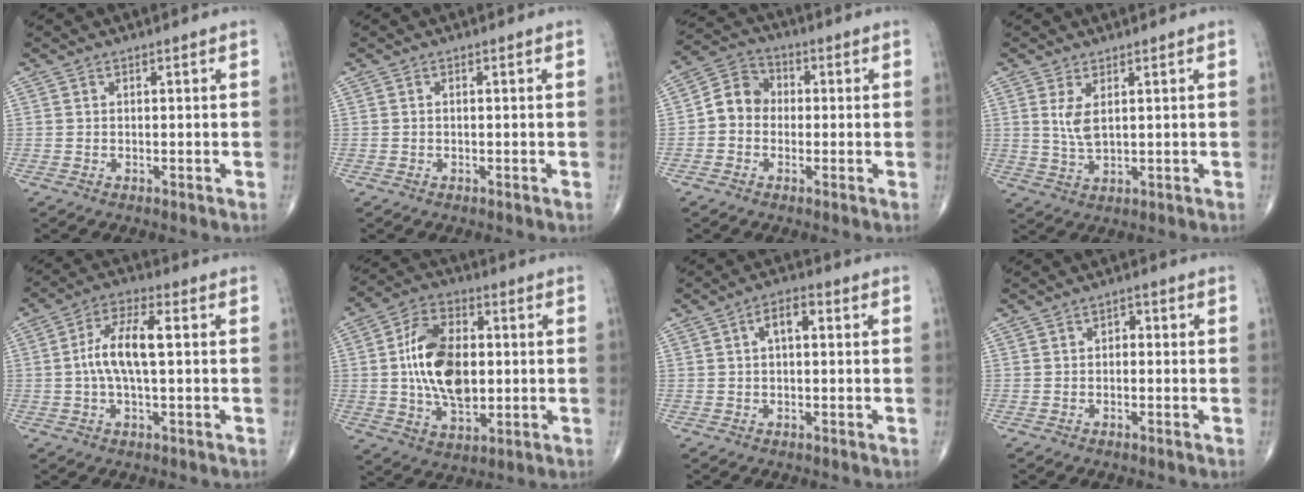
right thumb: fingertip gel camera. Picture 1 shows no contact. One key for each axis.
{"total": 0.0}
{"total": 6.7, "fx": -0.7, "fy": 5.8, "fz": 3.3, "tx": -0.038, "ty": 0.027, "tz": -0.028}
{"total": 4.1, "fx": 1.3, "fy": 1.6, "fz": 3.6, "tx": -0.073, "ty": -0.012, "tz": 0.036}
{"total": 9.3, "fx": 0.5, "fy": 3.4, "fz": 8.7, "tx": -0.180, "ty": 0.021, "tz": 0.003}
{"total": 16.1, "fx": 0.7, "fy": 9.5, "fz": 12.9, "tx": -0.215, "ty": 0.007, "tz": 0.012}
{"total": 4.6, "fx": 1.0, "fy": 2.2, "fz": 3.9, "tx": -0.061, "ty": 0.014, "tz": 0.010}
{"total": 2.0, "fx": 0.0, "fy": 1.3, "fz": 1.5, "tx": -0.010, "ty": 0.009, "tz": -0.007}